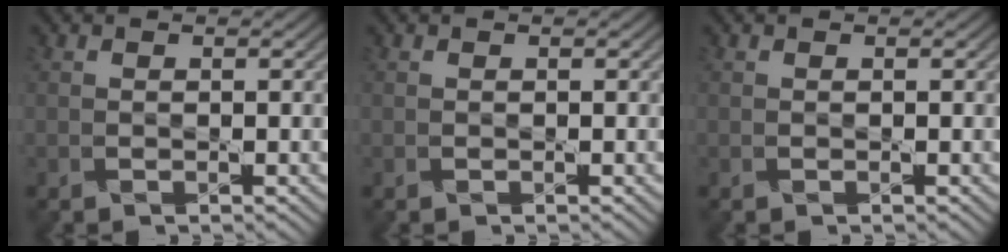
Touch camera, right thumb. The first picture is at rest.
{"total": 0.0}
{"total": 0.0}